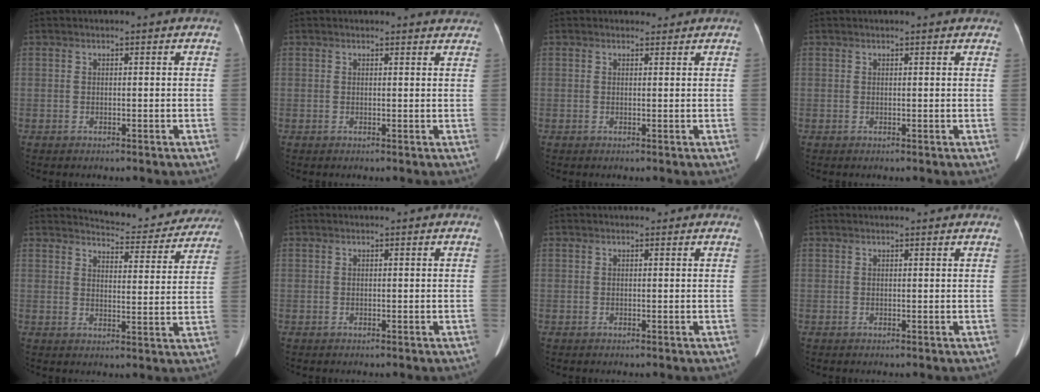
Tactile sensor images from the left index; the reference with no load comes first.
{"total": 5.7, "force": [5.5, 1.4, 0.8], "torque": [0.006, 0.005, 0.041]}
{"total": 1.2, "force": [1.1, 0.5, -0.1], "torque": [-0.005, -0.001, 0.015]}
{"total": 4.7, "force": [4.2, 1.1, 1.9], "torque": [-0.019, 0.020, 0.039]}
{"total": 14.0, "force": [13.5, 2.8, 2.6], "torque": [-0.019, -0.028, 0.146]}
{"total": 0.0}
{"total": 0.8, "force": [0.6, 0.4, 0.2], "torque": [-0.007, 0.004, 0.006]}
{"total": 2.2, "force": [2.1, 0.3, 0.7], "torque": [-0.012, 0.013, 0.021]}